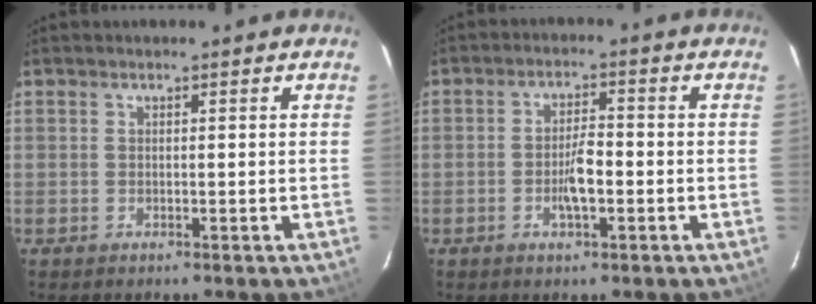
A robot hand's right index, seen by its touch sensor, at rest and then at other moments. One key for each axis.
{"total": 4.8, "fx": -1.6, "fy": 1.5, "fz": 4.3, "tx": -0.081, "ty": 0.003, "tz": -0.025}